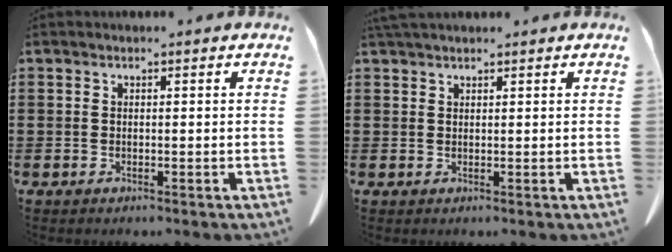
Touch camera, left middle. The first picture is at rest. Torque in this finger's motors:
{"motor_torque": [0.40, -0.12, 0.06, 0.05]}